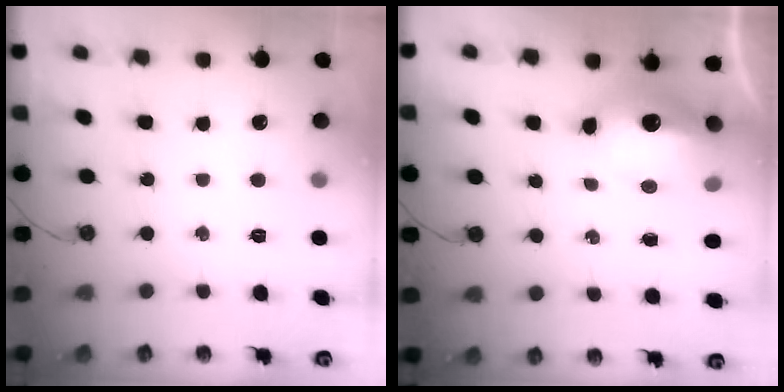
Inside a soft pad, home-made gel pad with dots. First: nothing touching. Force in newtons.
{"total": 19.9, "press": 15.4, "slide": 12.5}